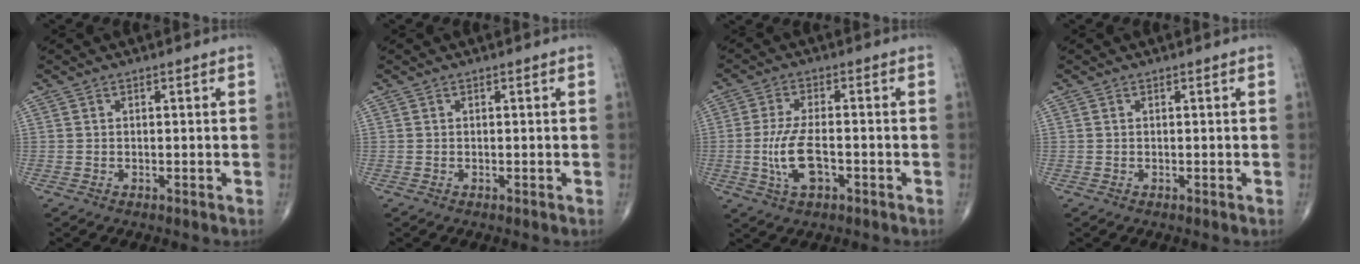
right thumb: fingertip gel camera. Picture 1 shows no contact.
{"total": 0.0}
{"total": 7.9, "force": [-1.9, 3.4, 6.9], "torque": [-0.145, 0.008, -0.034]}
{"total": 0.0}